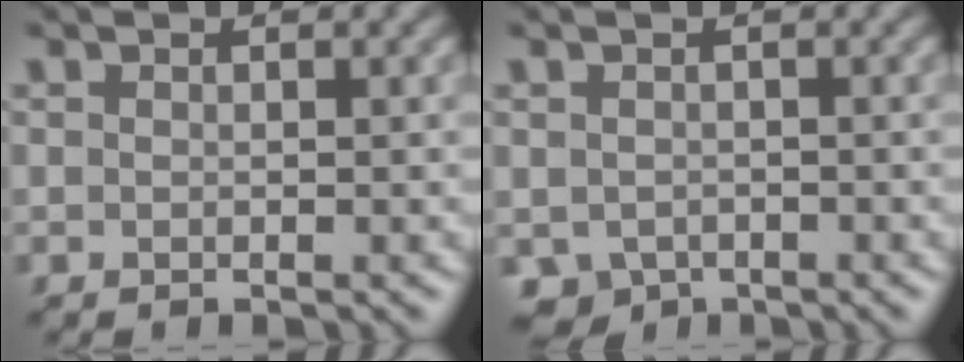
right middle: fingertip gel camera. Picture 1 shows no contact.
{"total": 2.3, "force": [-1.2, 1.7, 0.7], "torque": [-0.014, -0.012, -0.025]}